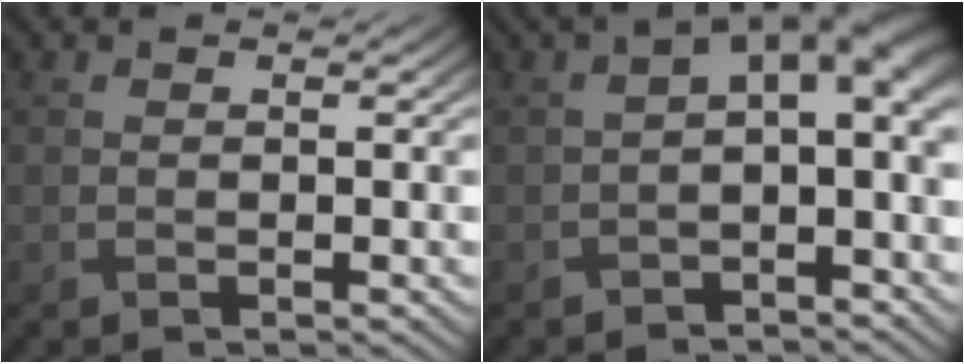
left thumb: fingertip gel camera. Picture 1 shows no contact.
{"total": 7.9, "force": [0.6, 3.7, 6.9], "torque": [-0.105, 0.001, 0.007]}